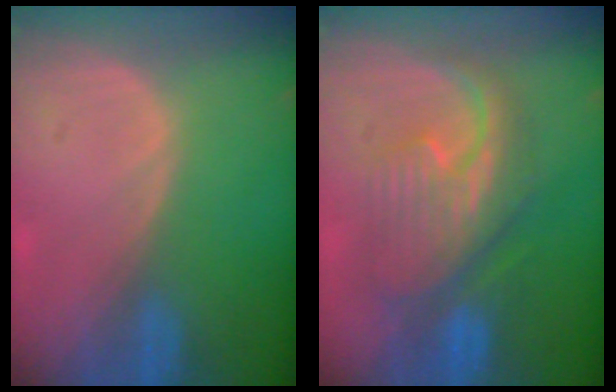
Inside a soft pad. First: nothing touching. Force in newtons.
{"total": 9.0, "press": 8.9, "slide": 0.5}